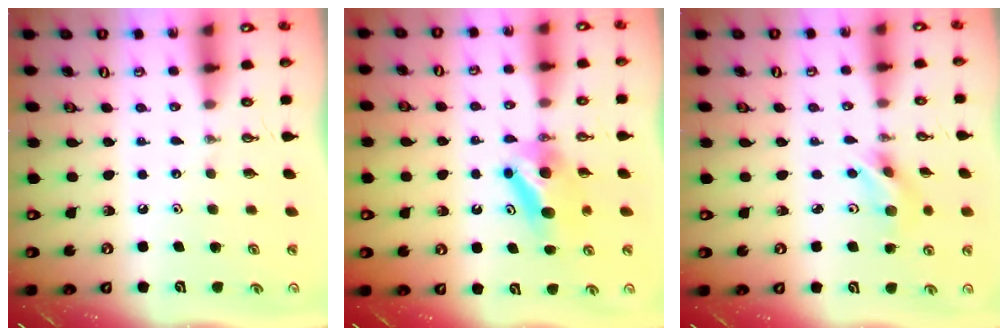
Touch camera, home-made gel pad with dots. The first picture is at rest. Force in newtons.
{"total": 6.6, "press": 6.5, "slide": 1.2}
{"total": 6.0, "press": 4.4, "slide": 4.1}